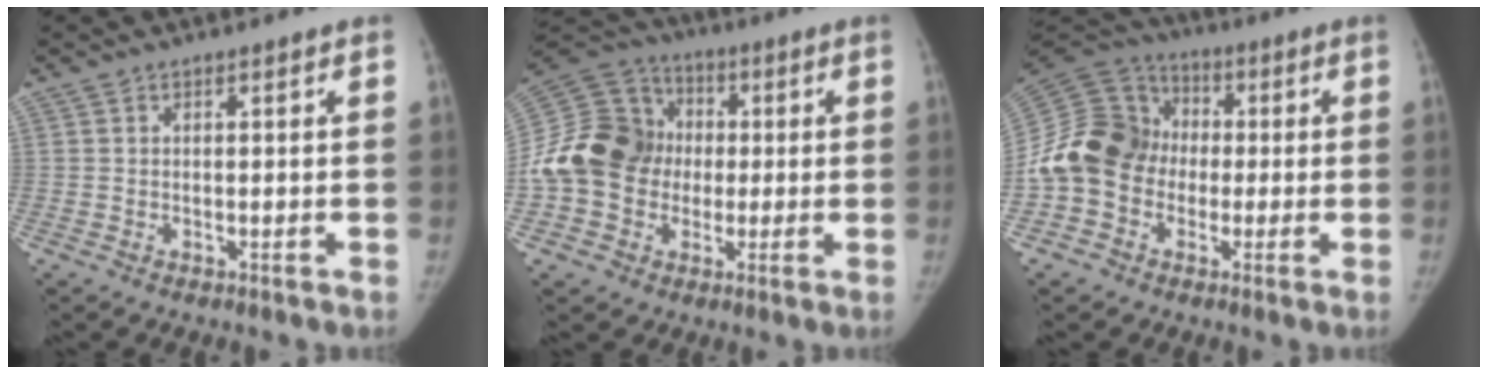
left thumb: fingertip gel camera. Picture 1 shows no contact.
{"total": 18.2, "force": [-1.1, 15.7, 9.1], "torque": [-0.182, 0.038, -0.024]}
{"total": 16.5, "force": [-2.1, 14.0, 8.5], "torque": [-0.167, 0.042, -0.048]}